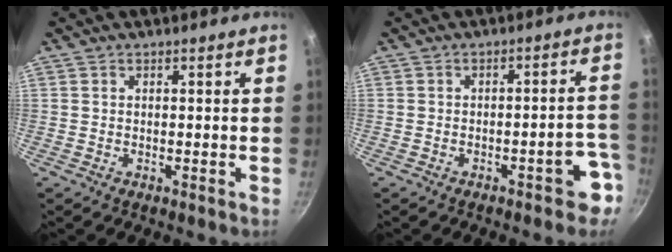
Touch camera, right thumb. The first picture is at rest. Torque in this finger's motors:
{"motor_torque": [1.06, 0.33, 0.72, -0.27, 0.03]}